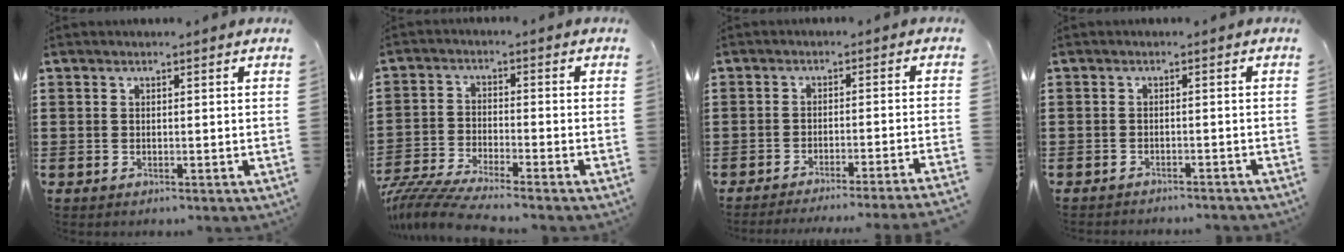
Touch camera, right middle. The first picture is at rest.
{"total": 5.4, "force": [-5.2, -0.2, 1.6], "torque": [-0.056, -0.020, -0.109]}
{"total": 2.9, "force": [-2.7, -0.7, 0.9], "torque": [-0.017, -0.002, -0.057]}
{"total": 1.3, "force": [-1.3, 0.0, -0.1], "torque": [-0.001, 0.003, -0.029]}